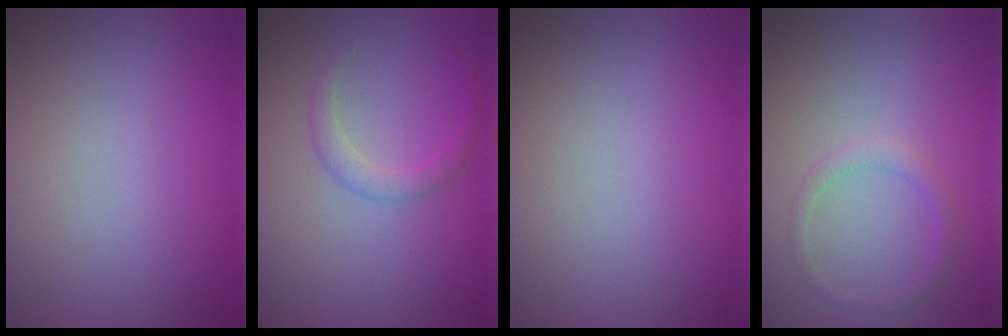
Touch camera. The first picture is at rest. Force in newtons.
{"total": 1.8, "press": 1.8, "slide": 0.1}
{"total": 0.0}
{"total": 1.4, "press": 1.4, "slide": 0.1}